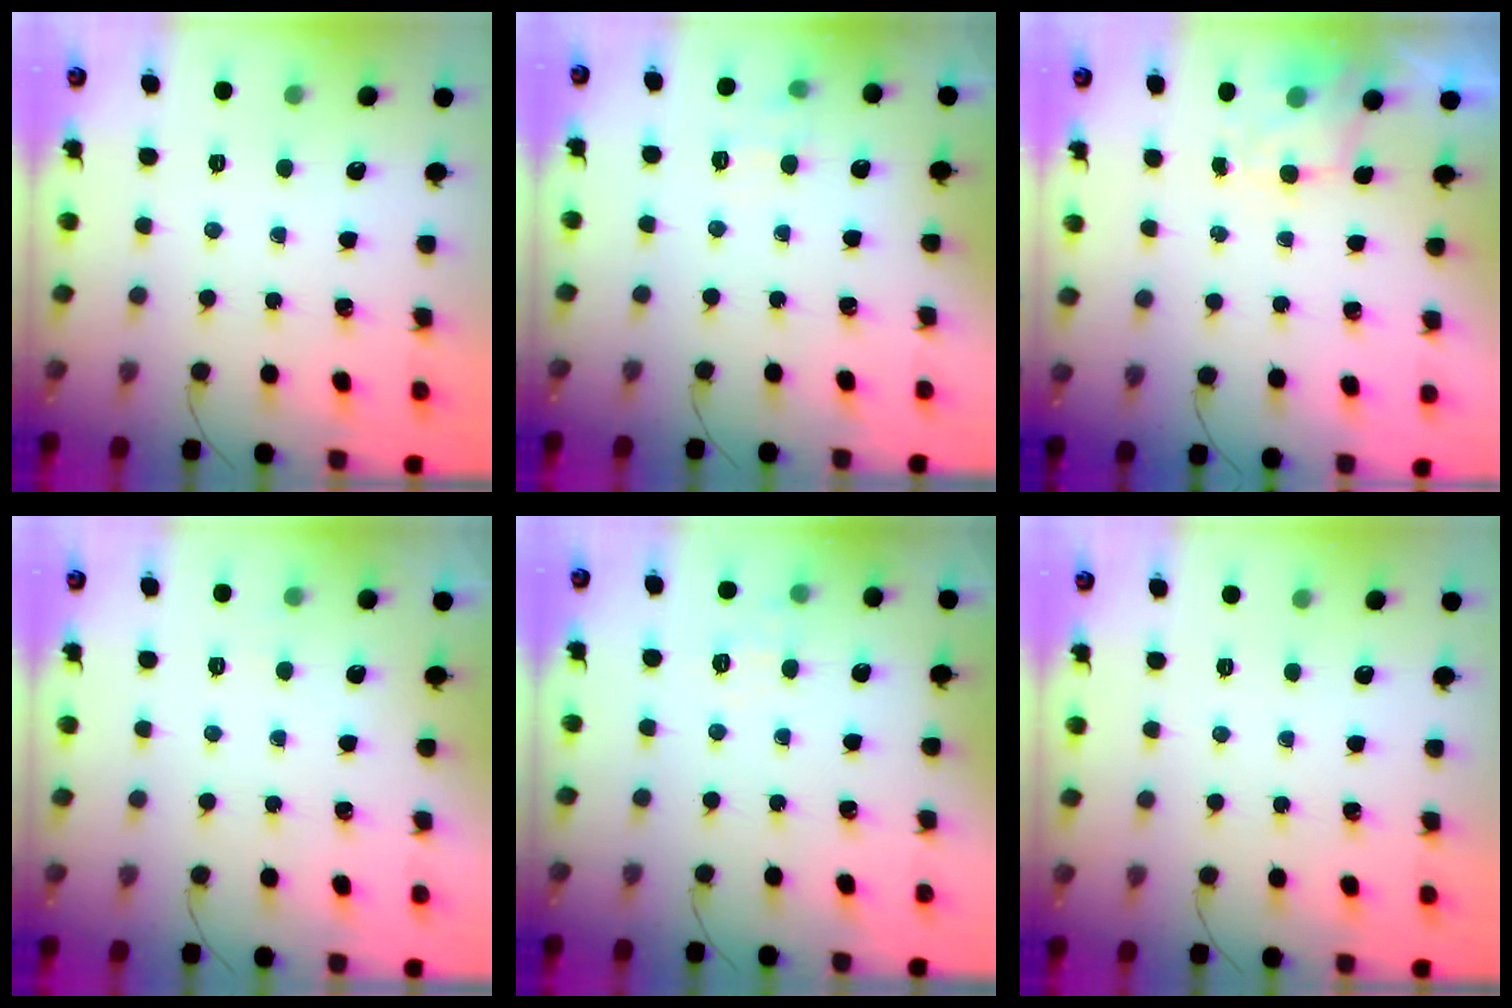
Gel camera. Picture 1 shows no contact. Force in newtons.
{"total": 8.8, "press": 8.6, "slide": 1.7}
{"total": 4.0, "press": 3.8, "slide": 1.0}
{"total": 1.8, "press": 1.3, "slide": 1.1}
{"total": 7.0, "press": 6.9, "slide": 1.5}
{"total": 0.0}